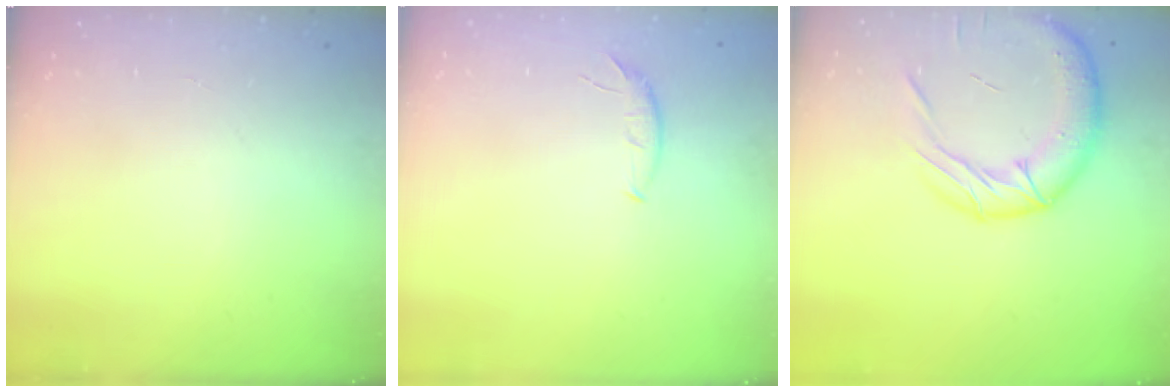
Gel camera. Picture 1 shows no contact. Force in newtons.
{"total": 5.5, "press": 5.5, "slide": 0.5}
{"total": 18.1, "press": 17.9, "slide": 2.6}